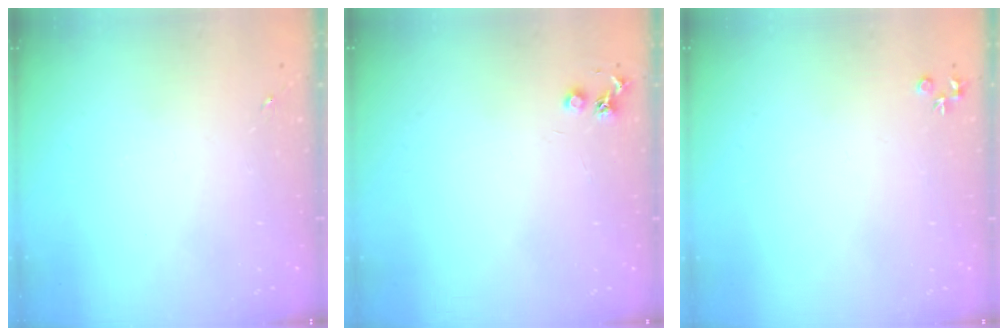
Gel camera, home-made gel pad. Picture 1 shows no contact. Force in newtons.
{"total": 4.1, "press": 4.1, "slide": 0.5}
{"total": 4.0, "press": 4.0, "slide": 0.6}